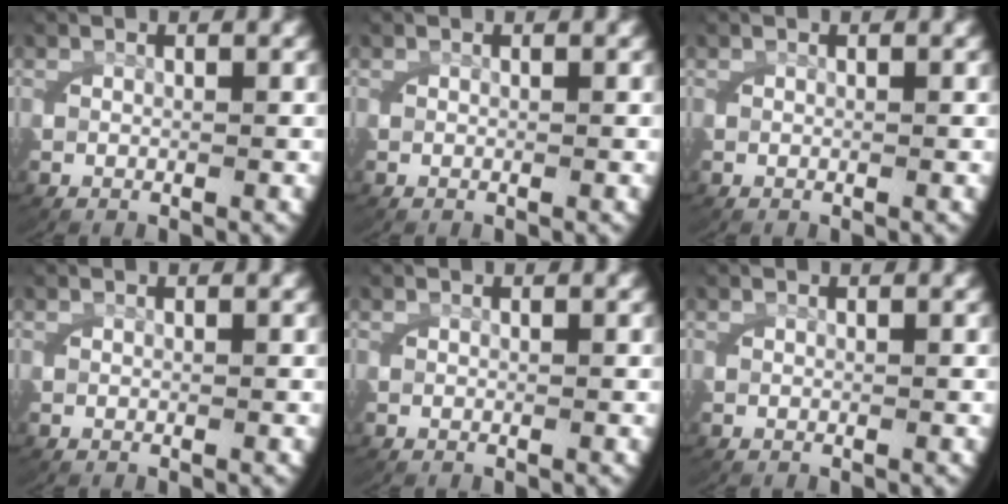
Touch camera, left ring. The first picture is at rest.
{"total": 0.0}
{"total": 0.0}
{"total": 0.0}
{"total": 0.0}
{"total": 0.0}